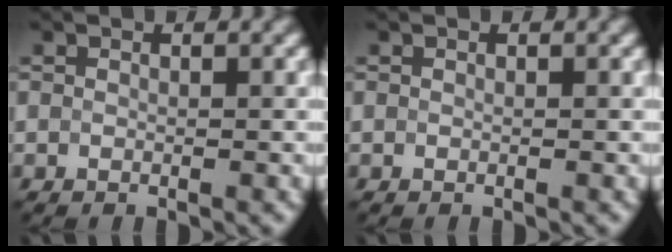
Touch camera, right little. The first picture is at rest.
{"total": 0.0}